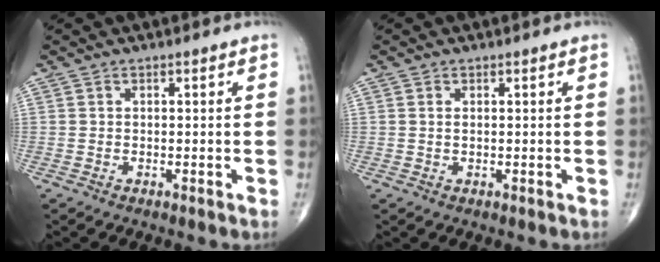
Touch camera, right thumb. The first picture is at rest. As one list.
[{"total": 0.7, "force": [0.2, 0.3, 0.6], "torque": [-0.015, 0.001, 0.006]}]